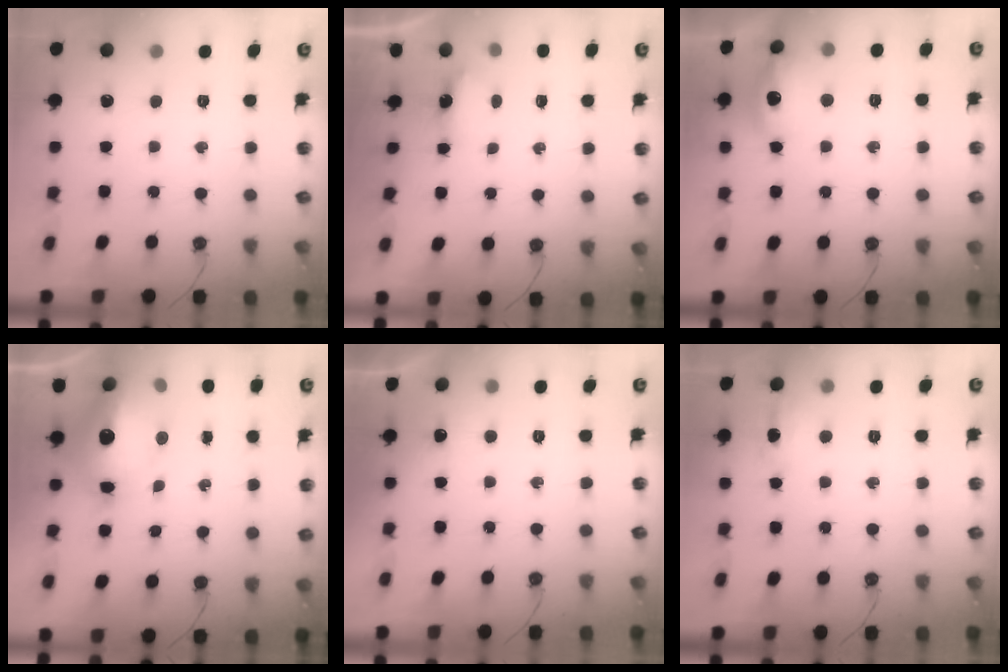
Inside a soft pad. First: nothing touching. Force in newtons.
{"total": 6.0, "press": 3.6, "slide": 4.9}
{"total": 13.7, "press": 13.6, "slide": 1.0}
{"total": 18.0, "press": 17.4, "slide": 4.4}
{"total": 12.3, "press": 3.1, "slide": 11.9}
{"total": 9.6, "press": 9.6, "slide": 0.9}